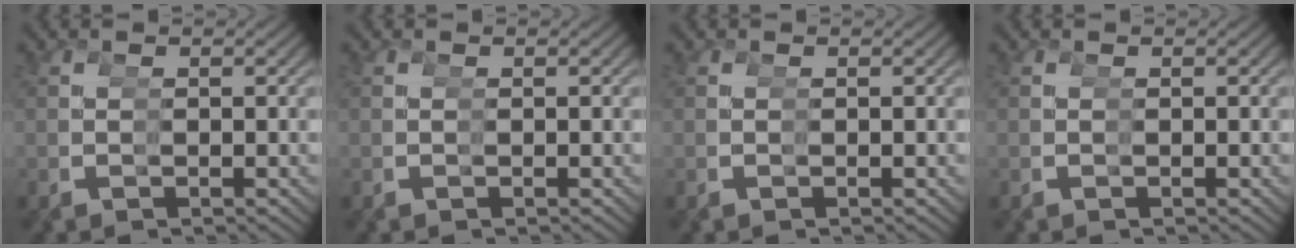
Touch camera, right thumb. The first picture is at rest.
{"total": 0.0}
{"total": 0.0}
{"total": 0.0}